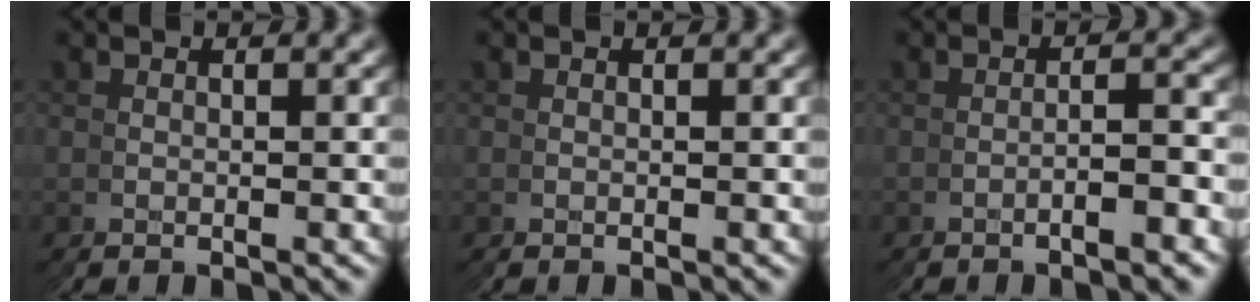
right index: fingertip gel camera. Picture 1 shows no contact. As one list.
[{"total": 0.0}, {"total": 2.0, "force": [-1.5, -0.8, 1.1], "torque": [-0.014, 0.005, -0.030]}]